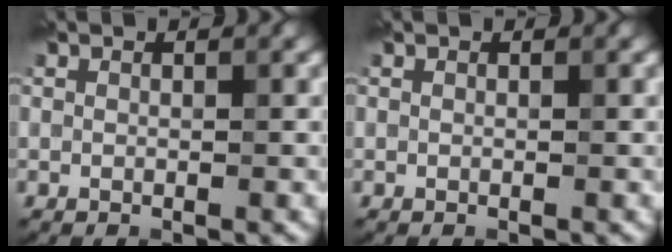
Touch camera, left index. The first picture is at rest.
{"total": 0.0}